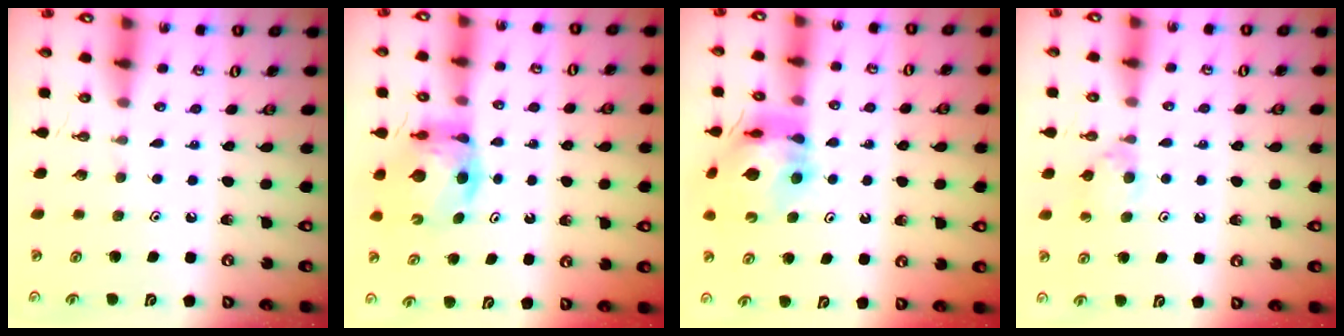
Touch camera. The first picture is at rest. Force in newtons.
{"total": 6.4, "press": 6.4, "slide": 0.6}
{"total": 12.6, "press": 12.6, "slide": 1.5}
{"total": 6.1, "press": 6.0, "slide": 0.9}